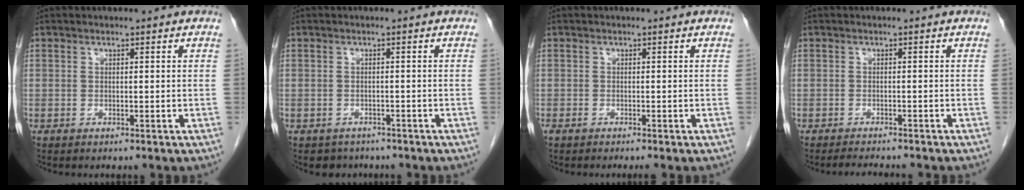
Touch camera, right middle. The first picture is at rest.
{"total": 2.8, "force": [-2.2, 1.7, -0.1], "torque": [-0.005, 0.005, -0.029]}
{"total": 1.7, "force": [-1.4, 0.0, 1.0], "torque": [-0.013, -0.003, -0.021]}
{"total": 3.8, "force": [-3.5, 0.2, 1.4], "torque": [-0.016, -0.008, -0.048]}